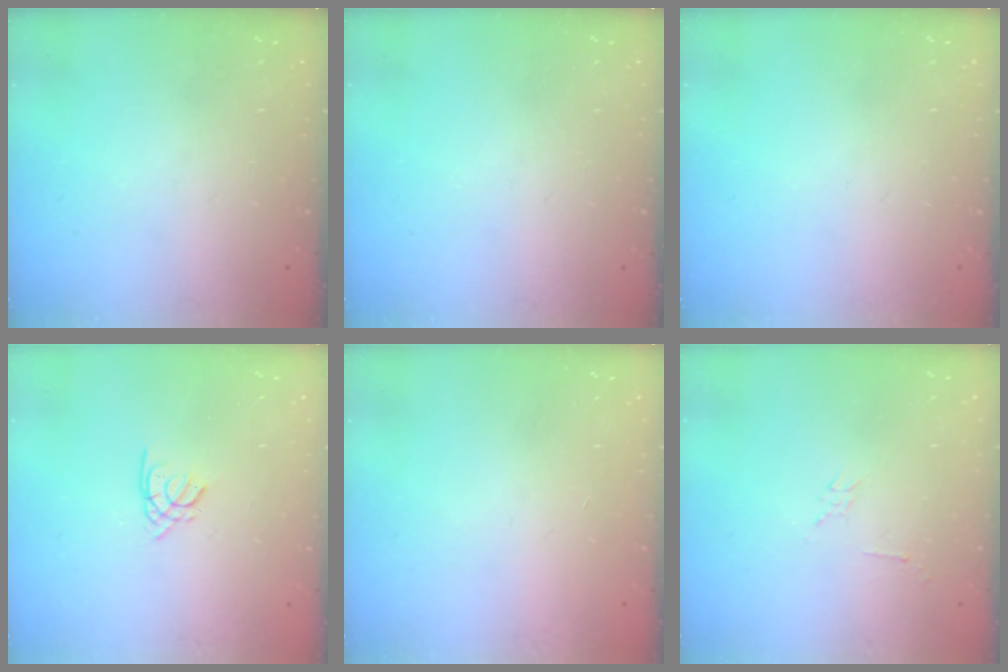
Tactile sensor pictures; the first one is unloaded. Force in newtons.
{"total": 0.0}
{"total": 0.0}
{"total": 1.3, "press": 1.3, "slide": 0.4}
{"total": 0.9, "press": 0.8, "slide": 0.2}
{"total": 2.3, "press": 2.3, "slide": 0.4}